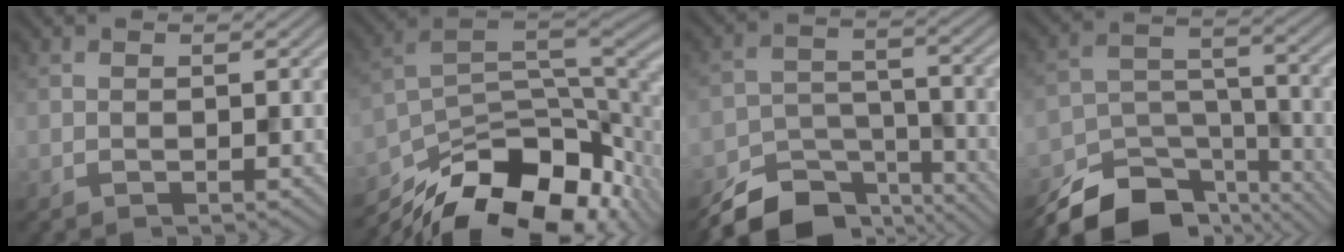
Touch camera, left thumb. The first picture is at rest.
{"total": 15.8, "force": [-11.2, 6.2, 9.3], "torque": [-0.193, -0.023, -0.176]}
{"total": 10.3, "force": [-8.4, 4.6, 4.0], "torque": [-0.069, -0.016, -0.138]}
{"total": 13.6, "force": [-10.8, 6.1, 5.6], "torque": [-0.109, -0.017, -0.174]}